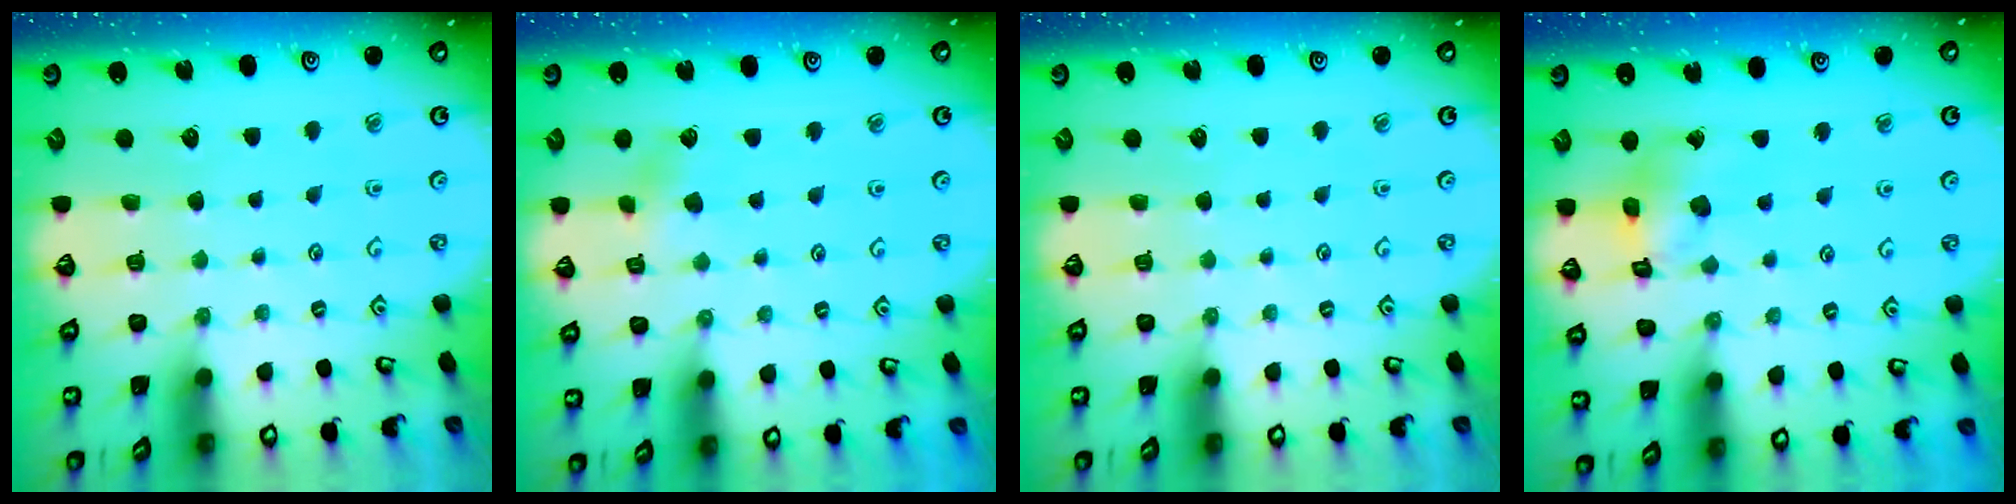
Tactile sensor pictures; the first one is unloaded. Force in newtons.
{"total": 3.4, "press": 3.4, "slide": 0.4}
{"total": 0.0}
{"total": 10.0, "press": 10.0, "slide": 1.1}